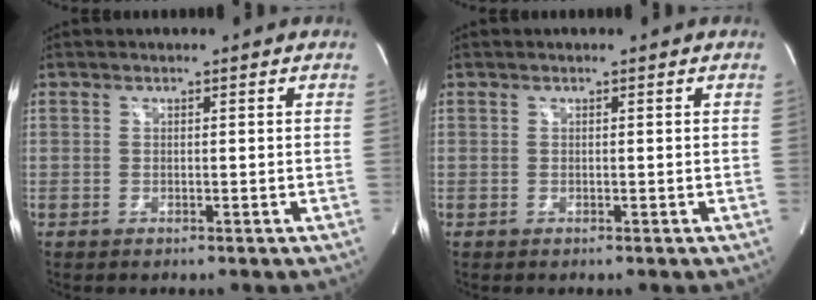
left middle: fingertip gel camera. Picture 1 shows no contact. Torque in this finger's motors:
{"motor_torque": [0.47, -0.41, 0.06, 0.00]}